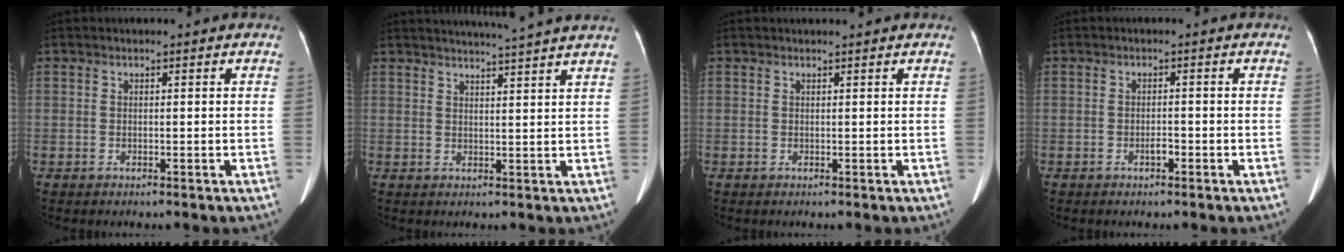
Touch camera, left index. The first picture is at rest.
{"total": 9.3, "force": [8.4, -1.6, 3.6], "torque": [-0.050, 0.001, 0.098]}
{"total": 1.5, "force": [1.5, -0.1, 0.4], "torque": [-0.006, 0.011, 0.023]}
{"total": 1.2, "force": [-0.8, 0.4, 0.8], "torque": [-0.013, 0.002, -0.011]}